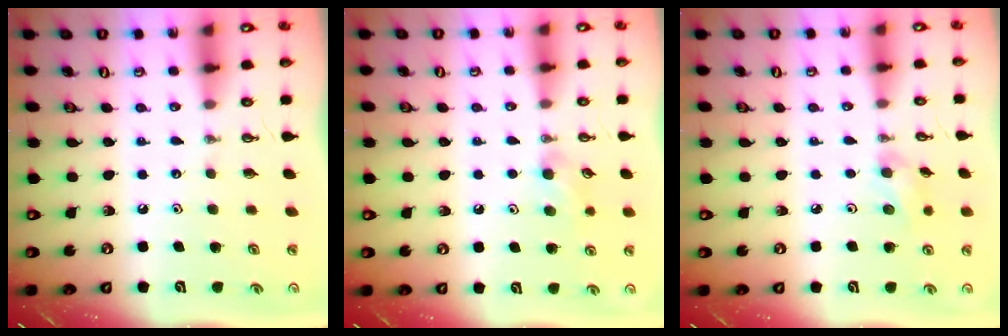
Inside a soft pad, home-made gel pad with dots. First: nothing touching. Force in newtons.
{"total": 7.5, "press": 7.4, "slide": 1.4}
{"total": 5.8, "press": 5.5, "slide": 2.0}